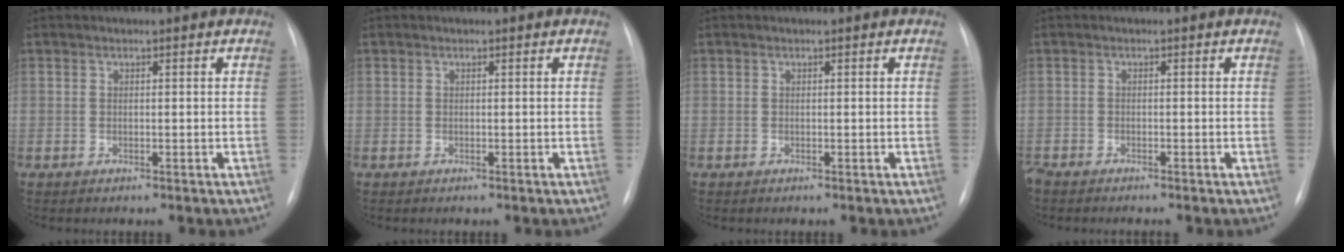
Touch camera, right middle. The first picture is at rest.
{"total": 0.0}
{"total": 0.0}
{"total": 2.3, "force": [-2.1, 0.3, 0.8], "torque": [-0.014, -0.006, -0.035]}